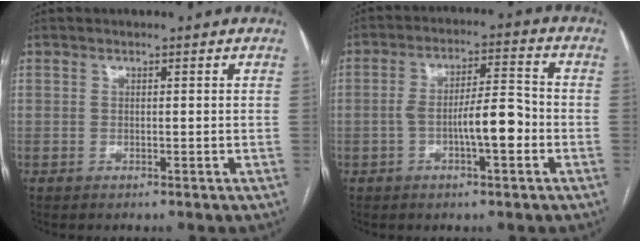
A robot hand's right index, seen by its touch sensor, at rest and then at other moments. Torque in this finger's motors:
{"motor_torque": [1.15, -0.39, 0.61, 0.13]}